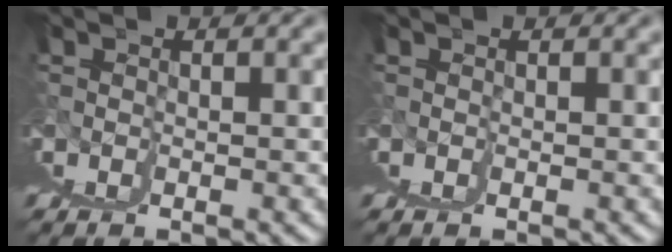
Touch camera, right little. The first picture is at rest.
{"total": 0.0}